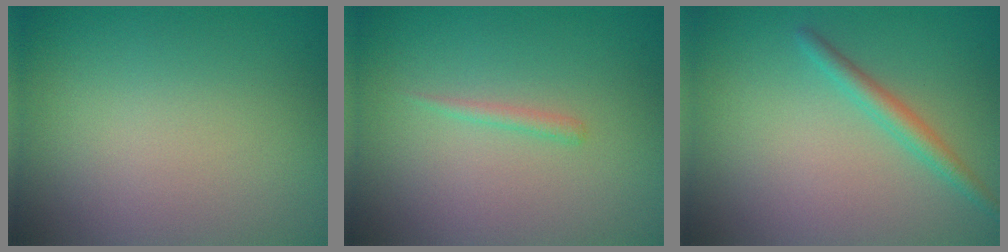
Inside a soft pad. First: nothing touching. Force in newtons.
{"total": 0.8, "press": 0.8, "slide": 0.1}
{"total": 1.9, "press": 1.9, "slide": 0.2}